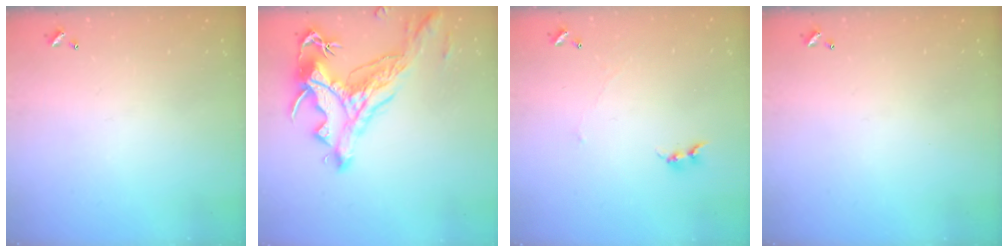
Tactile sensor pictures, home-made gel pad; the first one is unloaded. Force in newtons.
{"total": 7.1, "press": 6.8, "slide": 1.9}
{"total": 1.2, "press": 1.1, "slide": 0.5}
{"total": 0.0}